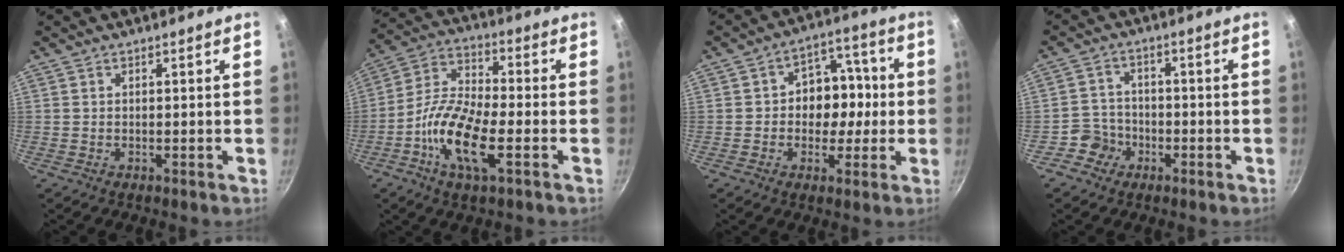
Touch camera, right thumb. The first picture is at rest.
{"total": 13.7, "force": [-4.5, 5.1, 12.0], "torque": [-0.229, 0.027, -0.102]}
{"total": 10.4, "force": [-0.5, 8.2, 6.3], "torque": [-0.025, 0.025, -0.016]}
{"total": 4.9, "force": [-2.5, 4.2, 0.6], "torque": [0.013, 0.032, -0.048]}